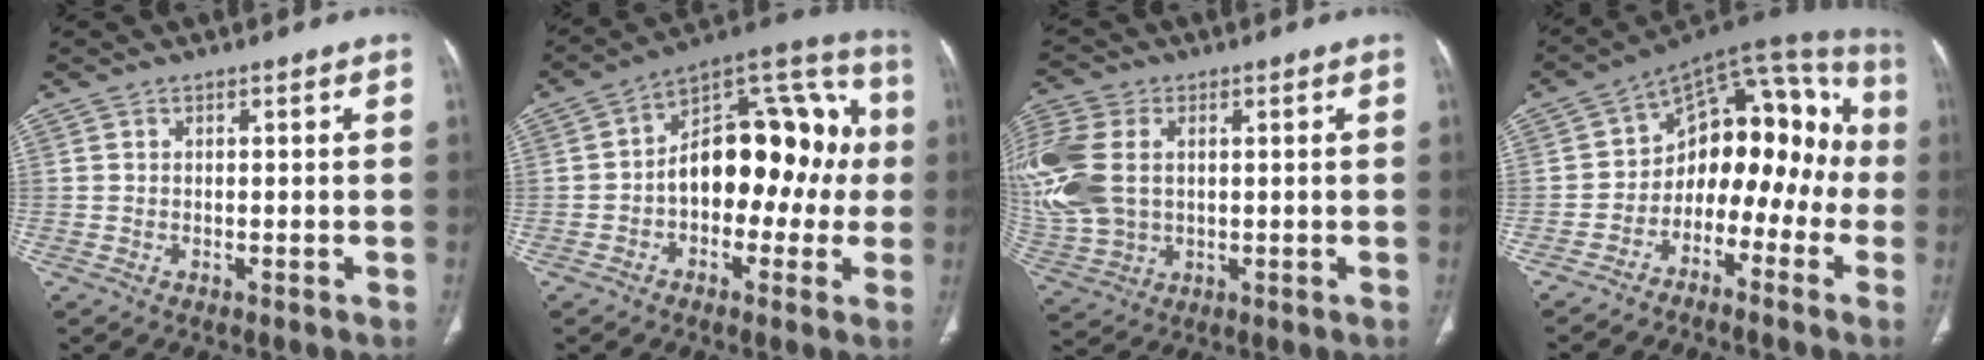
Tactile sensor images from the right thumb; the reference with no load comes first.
{"total": 19.5, "force": [-0.7, 11.9, 15.4], "torque": [-0.177, 0.060, -0.019]}
{"total": 18.5, "force": [2.3, 13.1, 12.9], "torque": [-0.341, 0.006, 0.057]}
{"total": 16.6, "force": [-4.7, 11.2, 11.3], "torque": [-0.090, 0.104, -0.084]}